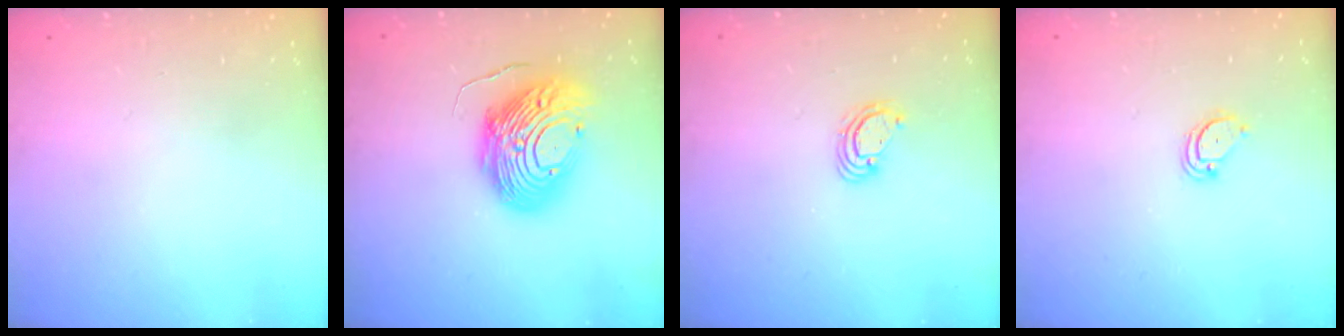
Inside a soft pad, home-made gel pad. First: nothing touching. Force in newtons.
{"total": 15.5, "press": 15.4, "slide": 1.7}
{"total": 4.0, "press": 3.9, "slide": 0.3}
{"total": 2.4, "press": 2.4, "slide": 0.2}